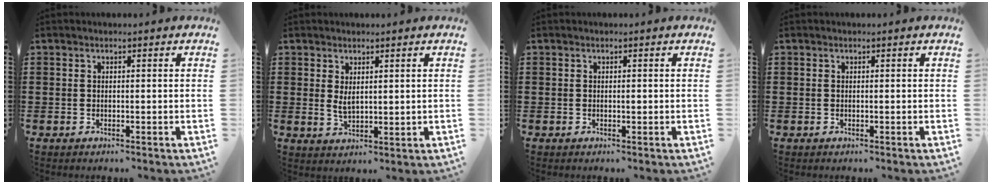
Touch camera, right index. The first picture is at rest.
{"total": 2.6, "force": [1.1, 1.0, 2.1], "torque": [-0.043, -0.001, 0.022]}
{"total": 0.5, "force": [0.0, 0.2, 0.5], "torque": [-0.011, -0.003, 0.000]}
{"total": 0.0}